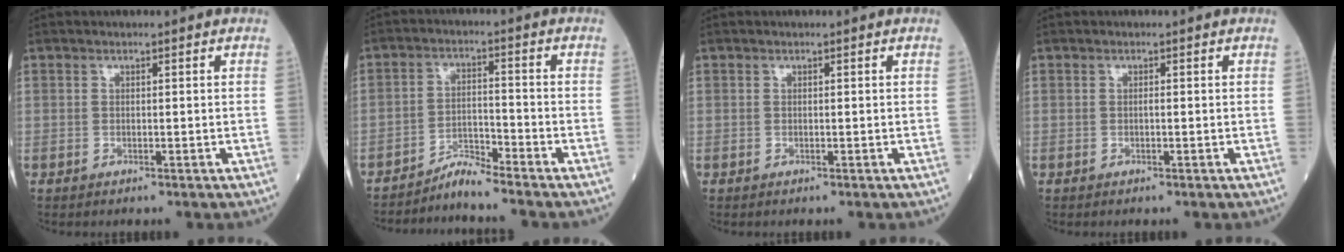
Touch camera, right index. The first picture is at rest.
{"total": 4.0, "force": [-3.9, -0.8, 0.4], "torque": [-0.006, -0.014, -0.073]}
{"total": 0.0}
{"total": 0.0}